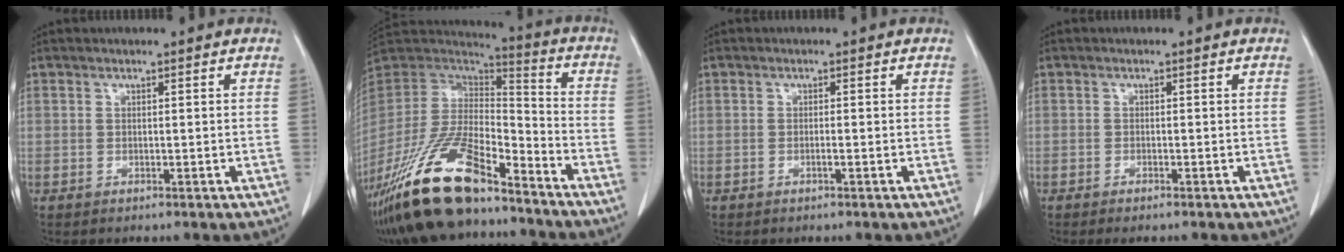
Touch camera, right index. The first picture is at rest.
{"total": 23.5, "force": [-17.1, 6.5, 14.7], "torque": [-0.311, -0.030, -0.319]}
{"total": 0.6, "force": [-0.3, -0.1, 0.5], "torque": [-0.011, 0.001, -0.005]}
{"total": 1.3, "force": [-1.0, 0.2, 0.7], "torque": [-0.012, -0.003, -0.013]}